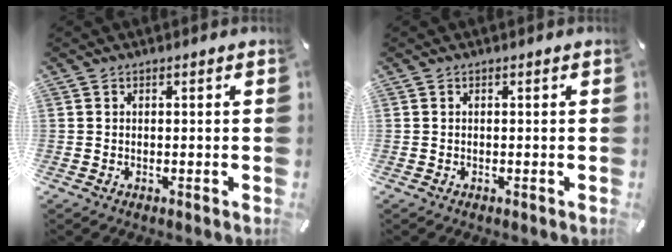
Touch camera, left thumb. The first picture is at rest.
{"total": 0.0}